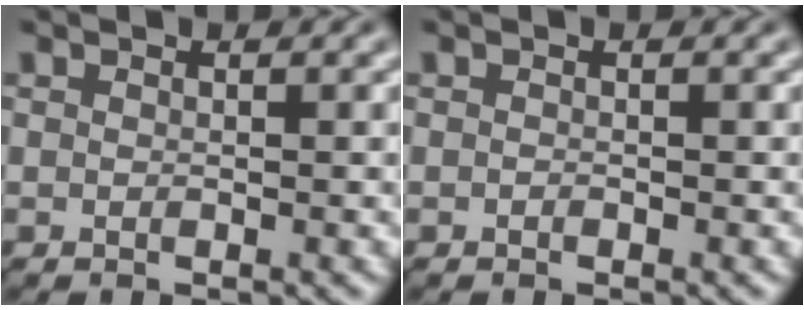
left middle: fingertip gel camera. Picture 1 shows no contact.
{"total": 0.0}